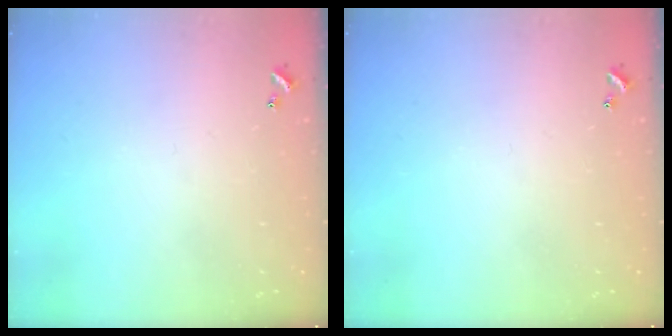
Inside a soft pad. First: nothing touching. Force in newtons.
{"total": 0.0}